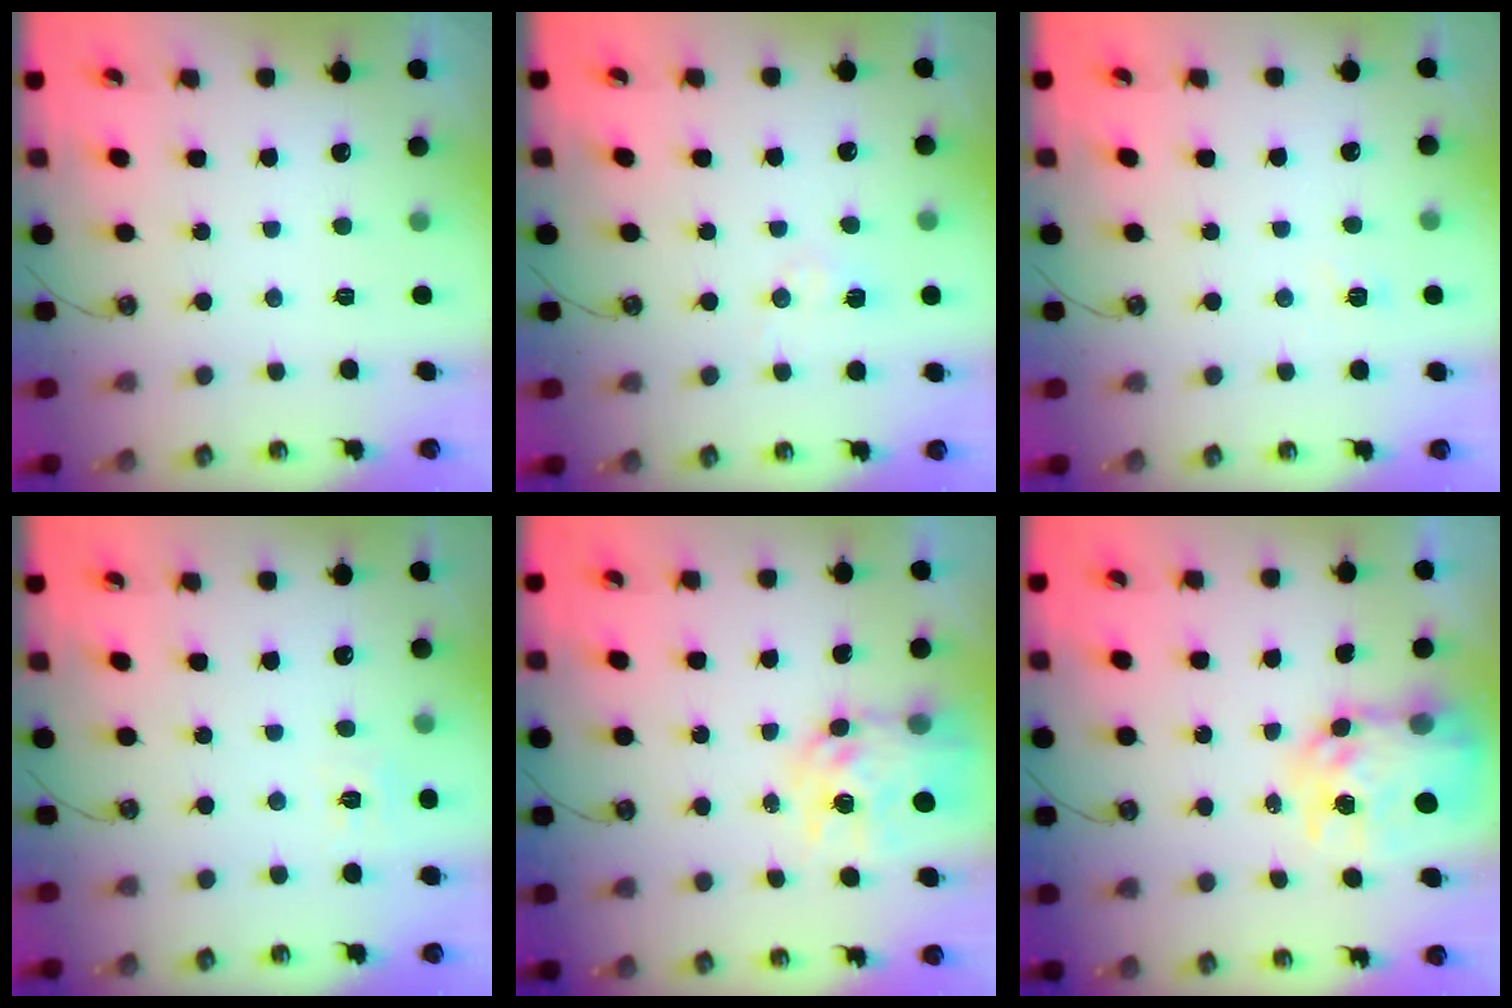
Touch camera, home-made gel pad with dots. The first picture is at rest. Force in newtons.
{"total": 4.6, "press": 4.6, "slide": 0.3}
{"total": 2.9, "press": 2.8, "slide": 0.5}
{"total": 6.4, "press": 6.4, "slide": 0.5}
{"total": 11.2, "press": 11.2, "slide": 0.9}
{"total": 10.2, "press": 10.2, "slide": 1.0}